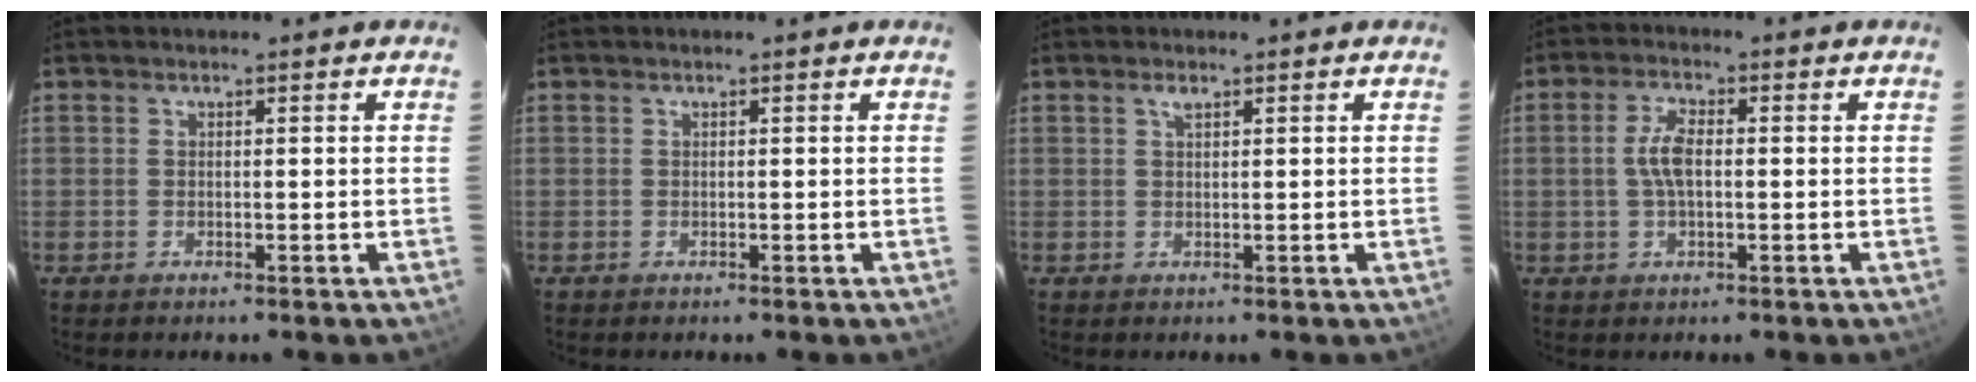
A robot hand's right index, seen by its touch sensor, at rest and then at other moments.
{"total": 0.0}
{"total": 1.0, "force": [0.6, 0.4, 0.7], "torque": [-0.014, 0.003, 0.011]}
{"total": 4.9, "force": [0.0, 2.0, 4.4], "torque": [-0.091, 0.006, 0.001]}